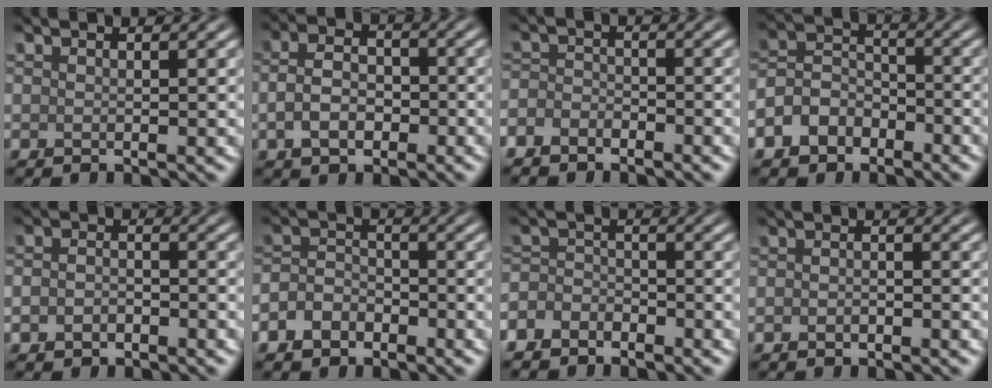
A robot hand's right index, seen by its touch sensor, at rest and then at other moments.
{"total": 4.1, "force": [-1.1, 2.8, 2.7], "torque": [-0.053, 0.000, -0.028]}
{"total": 2.6, "force": [-2.0, 1.4, 0.8], "torque": [-0.011, 0.001, -0.047]}
{"total": 4.6, "force": [-2.7, 3.3, 1.8], "torque": [-0.028, 0.008, -0.062]}
{"total": 2.3, "force": [-1.1, 1.6, 1.1], "torque": [-0.017, 0.002, -0.026]}
{"total": 3.3, "force": [-2.0, 2.2, 1.4], "torque": [-0.029, 0.005, -0.045]}
{"total": 3.8, "force": [-3.1, 2.0, 0.9], "torque": [0.000, -0.001, -0.066]}
{"total": 1.5, "force": [-0.8, 0.7, 1.0], "torque": [-0.013, 0.000, -0.015]}